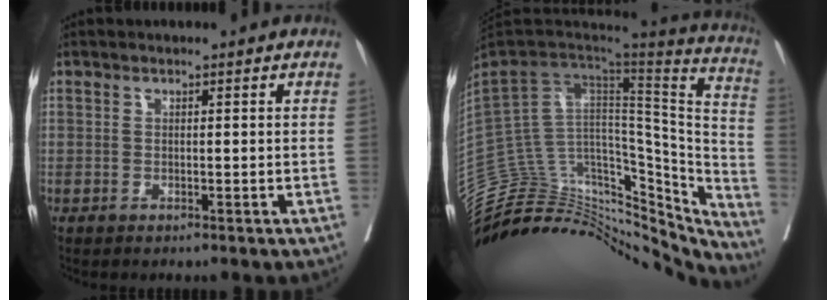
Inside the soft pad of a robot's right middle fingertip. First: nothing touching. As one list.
[{"total": 40.6, "force": [-34.4, 14.2, 16.2], "torque": [-0.237, 0.001, -0.464]}]